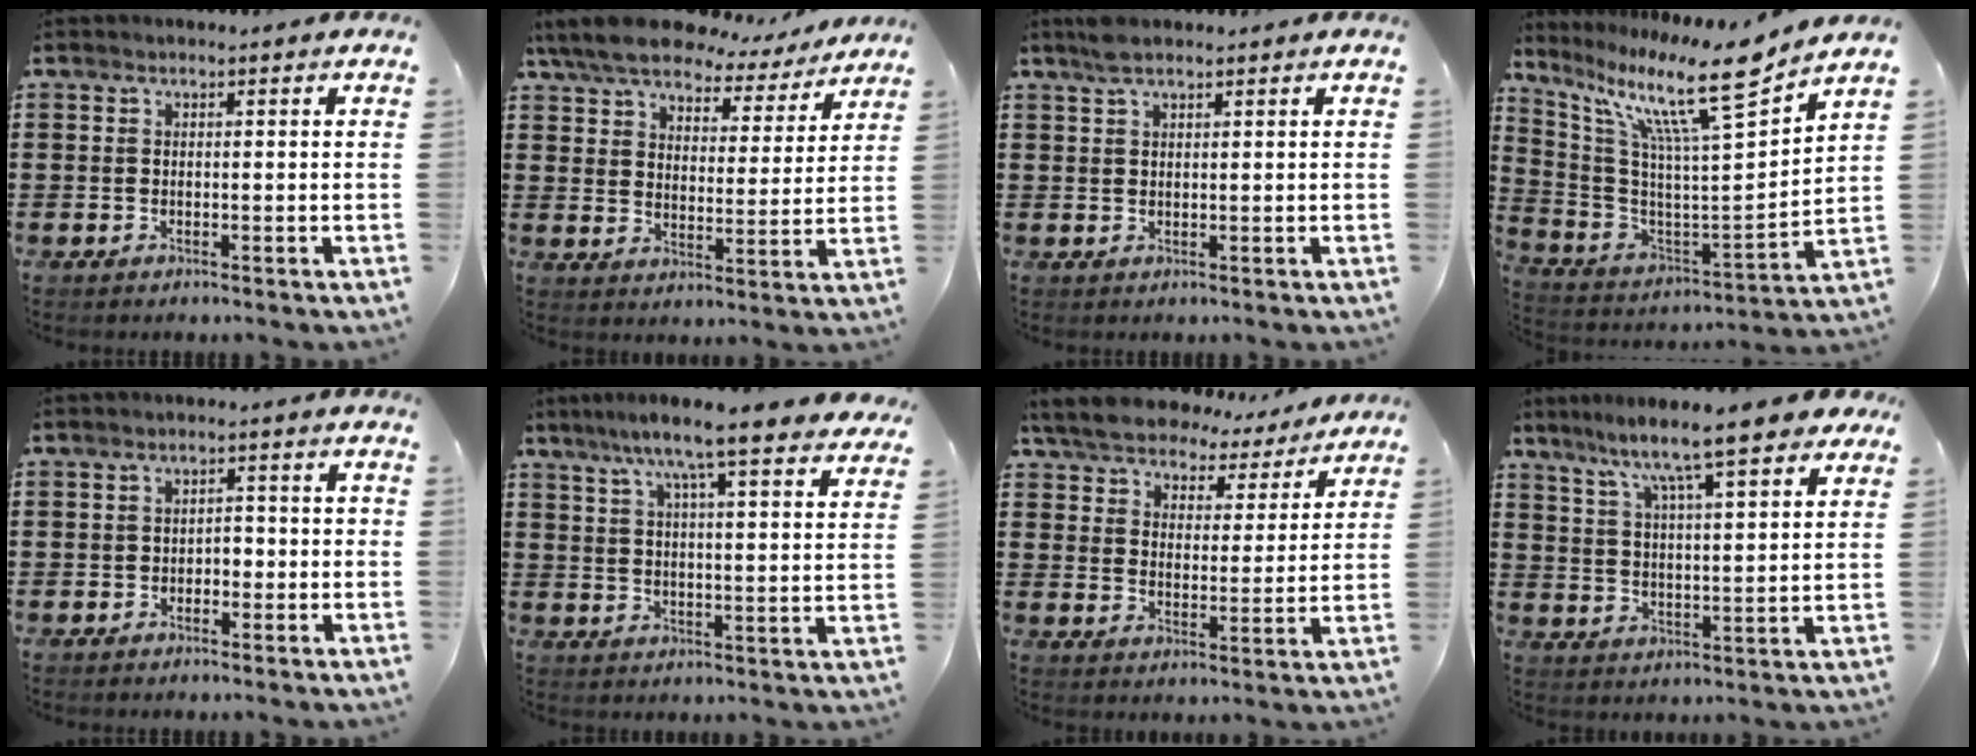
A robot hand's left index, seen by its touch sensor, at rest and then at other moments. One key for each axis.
{"total": 8.1, "fx": 7.4, "fy": 2.1, "fz": 2.7, "tx": -0.078, "ty": -0.038, "tz": 0.129}
{"total": 2.8, "fx": 2.1, "fy": 0.7, "fz": 1.7, "tx": -0.038, "ty": 0.005, "tz": 0.038}
{"total": 13.8, "fx": 10.1, "fy": 1.4, "fz": 9.3, "tx": -0.198, "ty": -0.065, "tz": 0.157}
{"total": 2.0, "fx": -1.3, "fy": 1.2, "fz": 0.8, "tx": -0.020, "ty": 0.005, "tz": -0.030}
{"total": 8.9, "fx": 7.2, "fy": 0.3, "fz": 5.2, "tx": -0.115, "ty": -0.027, "tz": 0.121}
{"total": 6.5, "fx": 6.3, "fy": 1.3, "fz": 1.1, "tx": -0.056, "ty": -0.039, "tz": 0.111}
{"total": 9.0, "fx": 7.5, "fy": 0.6, "fz": 5.0, "tx": -0.120, "ty": -0.038, "tz": 0.121}